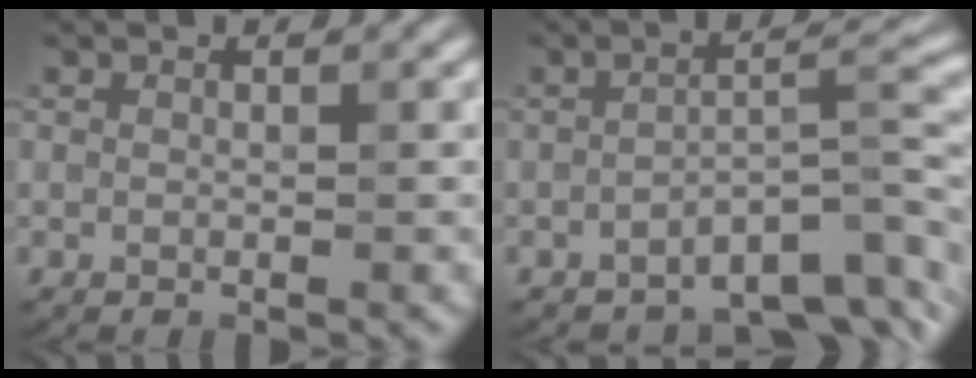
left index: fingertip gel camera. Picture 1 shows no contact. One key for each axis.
{"total": 6.9, "fx": -4.1, "fy": 2.1, "fz": 5.2, "tx": -0.067, "ty": 0.007, "tz": -0.066}